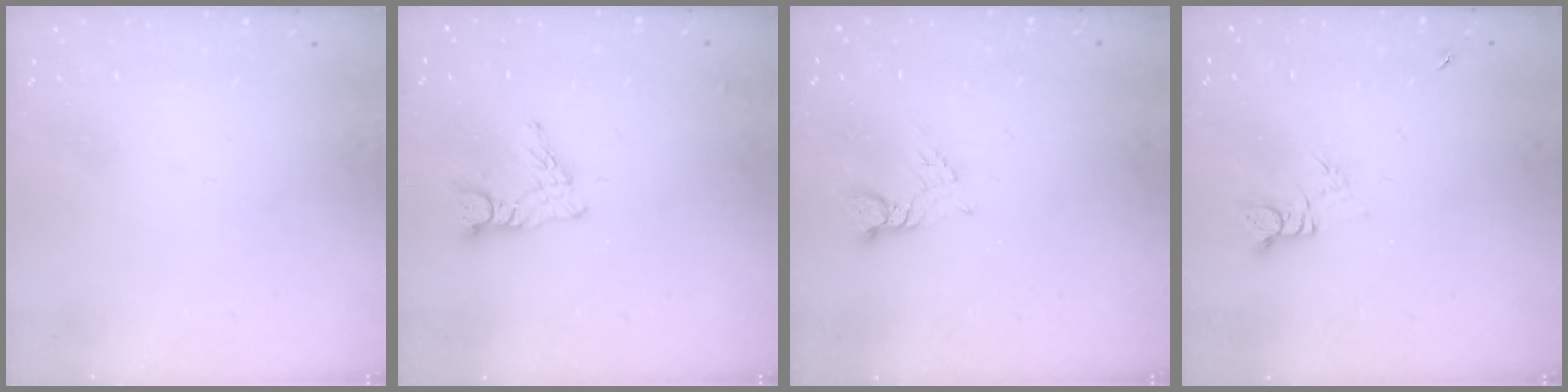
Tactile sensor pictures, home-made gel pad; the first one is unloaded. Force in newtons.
{"total": 7.0, "press": 7.0, "slide": 0.5}
{"total": 2.5, "press": 2.5, "slide": 0.1}
{"total": 3.3, "press": 3.3, "slide": 0.2}